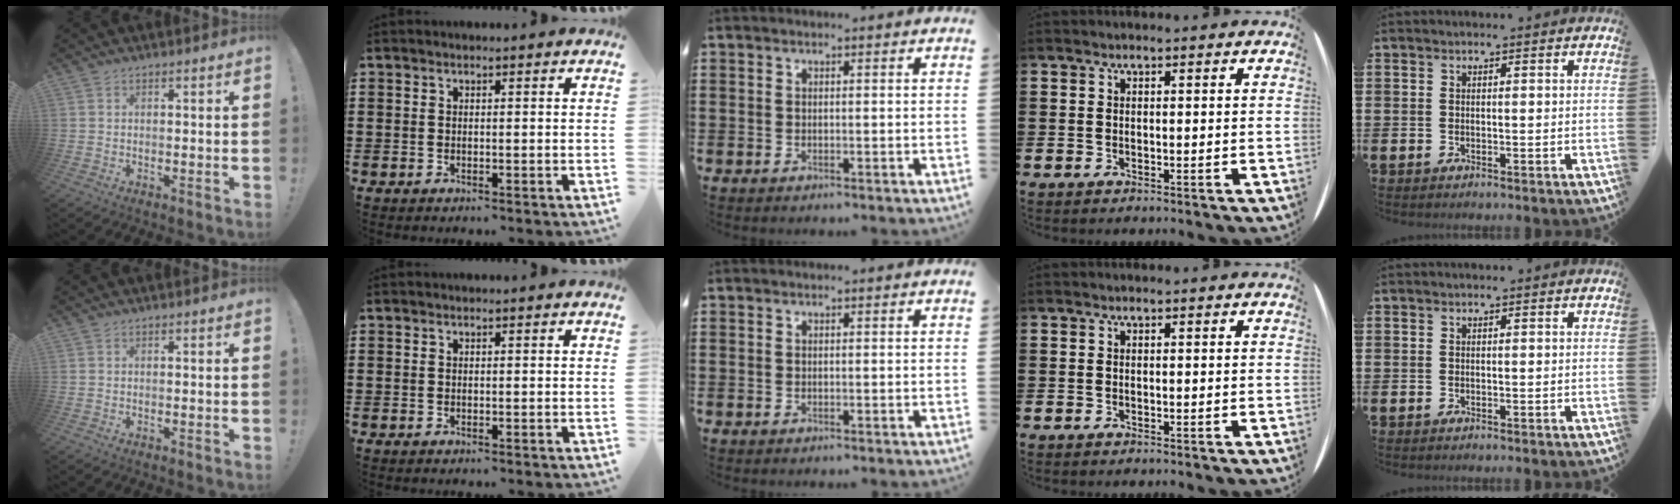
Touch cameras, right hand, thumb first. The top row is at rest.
{}